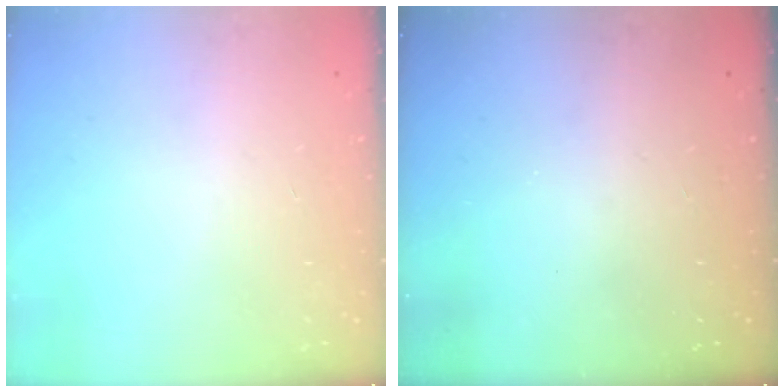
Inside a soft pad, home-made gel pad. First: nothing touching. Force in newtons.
{"total": 0.0}